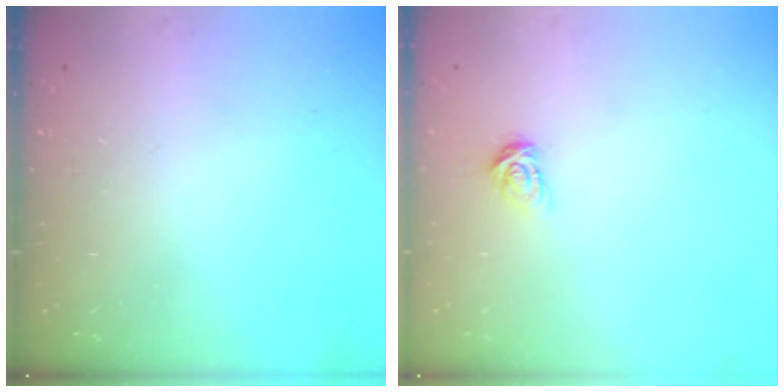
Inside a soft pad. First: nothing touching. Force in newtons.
{"total": 3.7, "press": 3.7, "slide": 0.3}